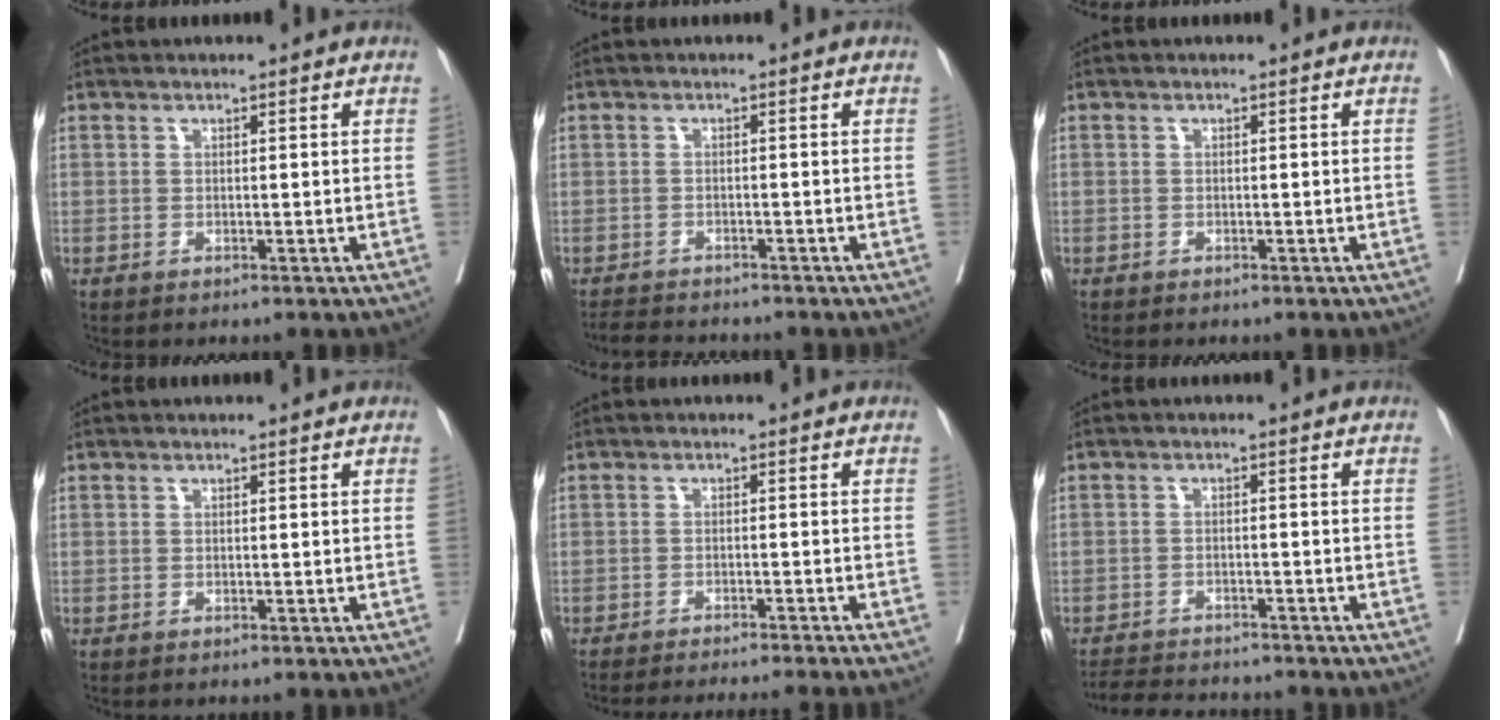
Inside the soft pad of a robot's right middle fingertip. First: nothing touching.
{"total": 5.3, "force": [-5.0, 0.7, 1.4], "torque": [-0.019, -0.014, -0.079]}
{"total": 0.0}
{"total": 0.0}
{"total": 12.5, "force": [-11.4, -1.2, 5.0], "torque": [-0.044, -0.031, -0.153]}
{"total": 7.4, "force": [-7.1, 0.9, 1.8], "torque": [-0.027, -0.006, -0.109]}